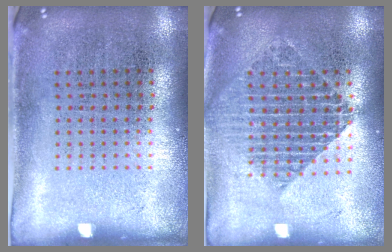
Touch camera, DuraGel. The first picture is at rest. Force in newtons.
{"total": 1.8, "press": 1.5, "slide": 0.9}